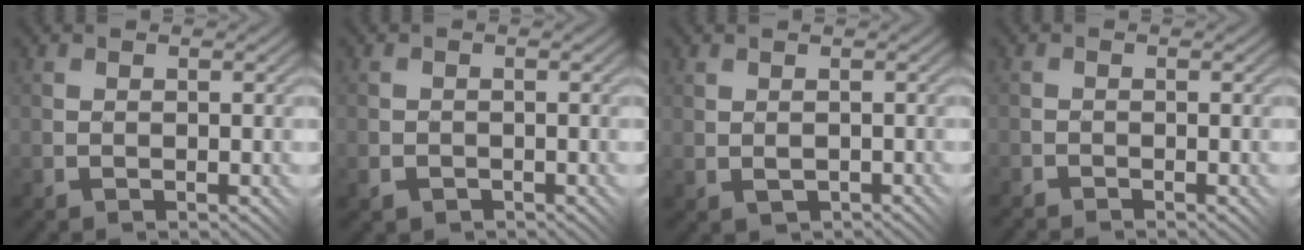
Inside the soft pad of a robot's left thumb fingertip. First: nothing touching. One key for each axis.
{"total": 1.4, "fx": -0.8, "fy": 1.1, "fz": 0.1, "tx": -0.004, "ty": -0.003, "tz": -0.017}
{"total": 1.3, "fx": 0.0, "fy": 0.8, "fz": 1.0, "tx": -0.023, "ty": -0.005, "tz": 0.003}
{"total": 1.3, "fx": -1.3, "fy": 0.0, "fz": -0.4, "tx": 0.006, "ty": 0.007, "tz": -0.026}